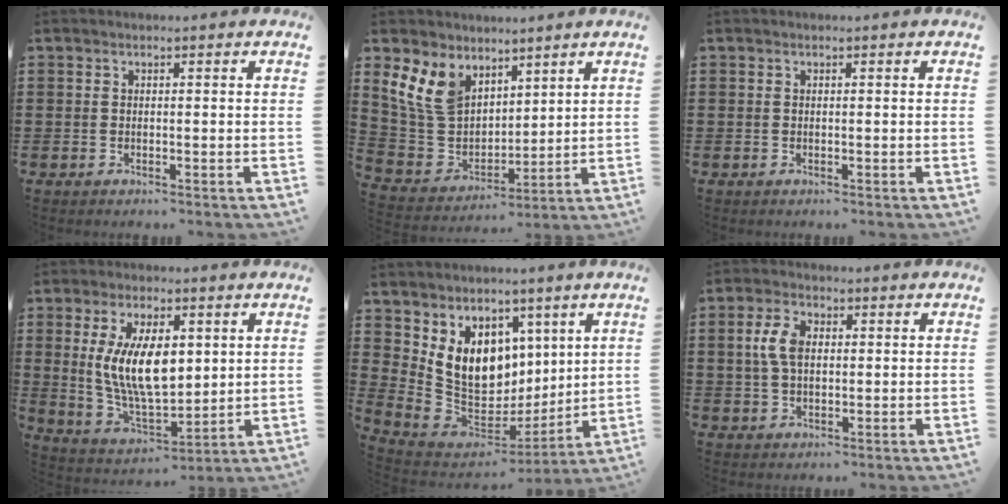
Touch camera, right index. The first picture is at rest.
{"total": 9.3, "force": [5.3, 6.7, 3.7], "torque": [-0.130, -0.017, 0.102]}
{"total": 0.0}
{"total": 11.5, "force": [2.1, 5.5, 9.9], "torque": [-0.203, 0.000, 0.036]}
{"total": 11.3, "force": [4.0, 9.1, 5.3], "torque": [-0.141, -0.036, 0.085]}
{"total": 5.0, "force": [0.7, 2.8, 4.0], "torque": [-0.101, 0.005, 0.007]}